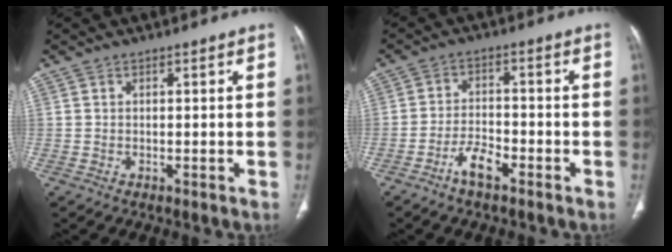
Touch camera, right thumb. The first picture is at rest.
{"total": 5.1, "force": [-3.4, 1.9, 3.4], "torque": [-0.064, 0.022, -0.063]}